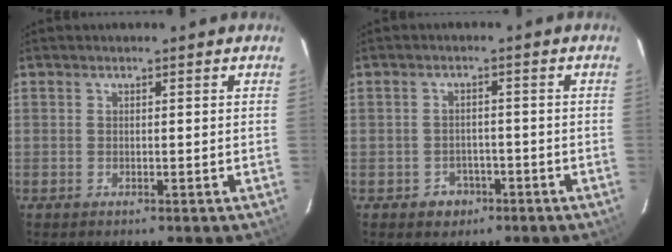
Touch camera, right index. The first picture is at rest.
{"total": 3.8, "force": [-2.0, 3.2, 0.7], "torque": [-0.025, 0.010, -0.020]}